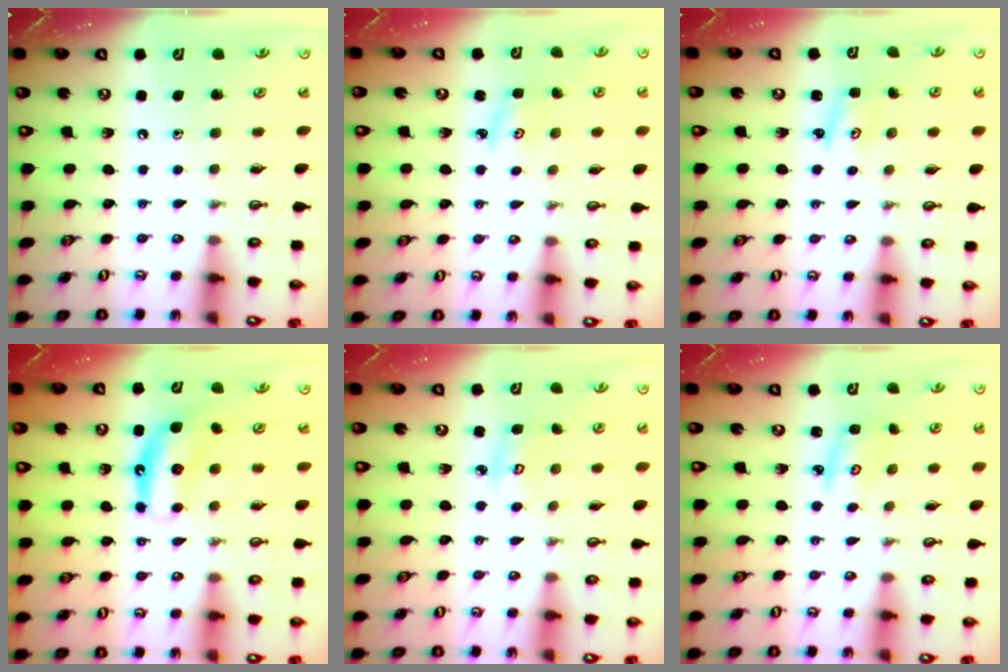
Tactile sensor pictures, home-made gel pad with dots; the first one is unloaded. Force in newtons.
{"total": 3.0, "press": 3.0, "slide": 0.4}
{"total": 1.8, "press": 1.8, "slide": 0.3}
{"total": 7.1, "press": 7.1, "slide": 0.7}
{"total": 4.5, "press": 4.5, "slide": 0.3}
{"total": 2.7, "press": 2.7, "slide": 0.2}